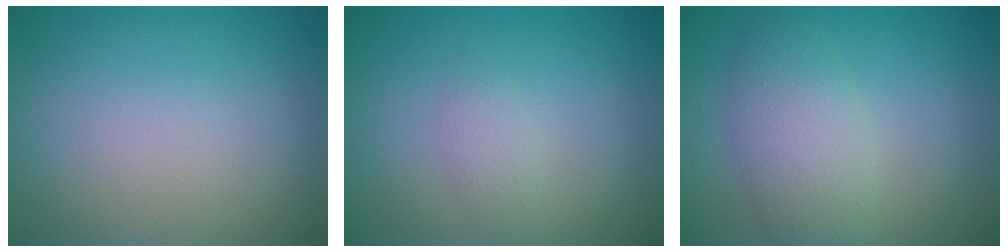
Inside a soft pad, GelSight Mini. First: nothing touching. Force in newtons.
{"total": 1.1, "press": 1.1, "slide": 0.1}
{"total": 4.3, "press": 4.3, "slide": 0.2}